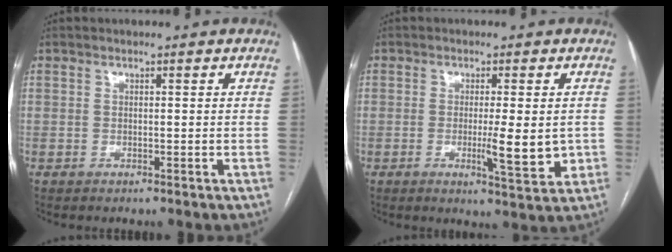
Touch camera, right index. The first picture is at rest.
{"total": 6.4, "force": [-0.8, 1.1, 6.2], "torque": [-0.090, -0.009, -0.011]}